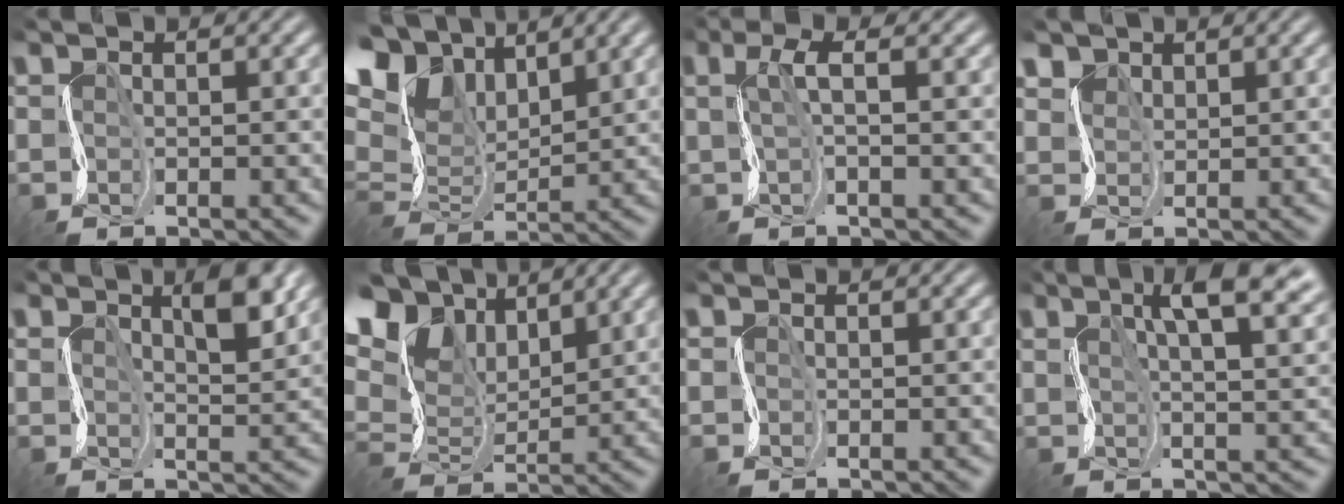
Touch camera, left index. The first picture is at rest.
{"total": 9.1, "force": [6.0, 5.0, 4.7], "torque": [-0.119, 0.025, 0.098]}
{"total": 1.8, "force": [0.8, 0.7, 1.4], "torque": [-0.025, 0.009, 0.011]}
{"total": 2.2, "force": [1.8, 0.9, -0.9], "torque": [0.013, 0.009, 0.036]}
{"total": 3.2, "force": [2.1, 1.1, 2.1], "torque": [-0.032, 0.006, 0.032]}
{"total": 10.5, "force": [6.5, 6.4, 5.2], "torque": [-0.134, 0.028, 0.104]}
{"total": 0.0}
{"total": 7.5, "force": [3.9, 2.6, 5.8], "torque": [-0.072, 0.020, 0.056]}